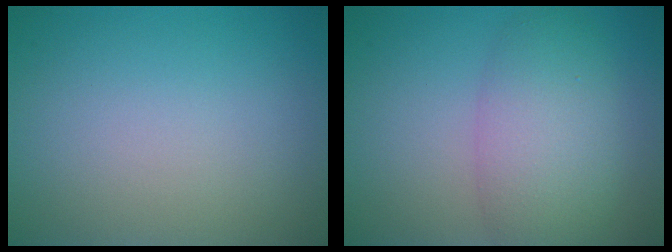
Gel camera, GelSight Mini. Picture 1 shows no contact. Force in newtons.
{"total": 5.7, "press": 5.7, "slide": 0.3}